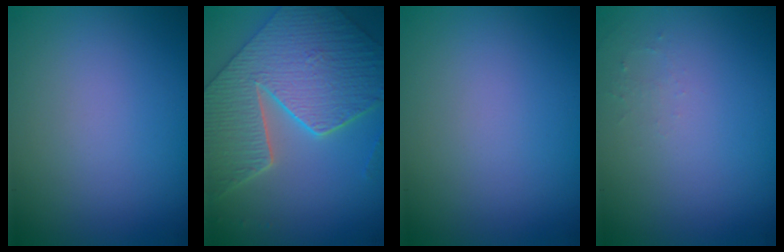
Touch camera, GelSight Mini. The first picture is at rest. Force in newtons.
{"total": 9.2, "press": 7.1, "slide": 5.8}
{"total": 0.0}
{"total": 0.8, "press": 0.8, "slide": 0.3}